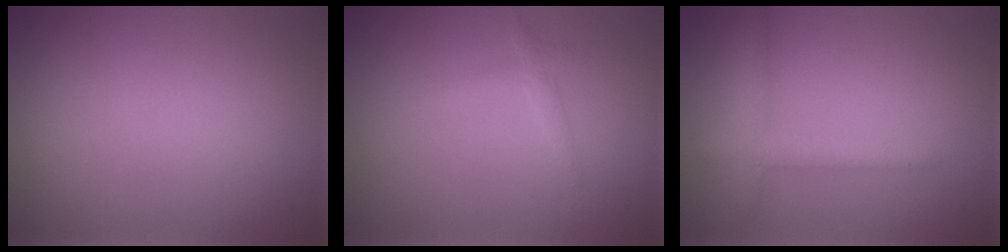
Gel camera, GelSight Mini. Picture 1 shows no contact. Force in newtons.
{"total": 1.2, "press": 1.2, "slide": 0.1}
{"total": 2.3, "press": 2.3, "slide": 0.2}